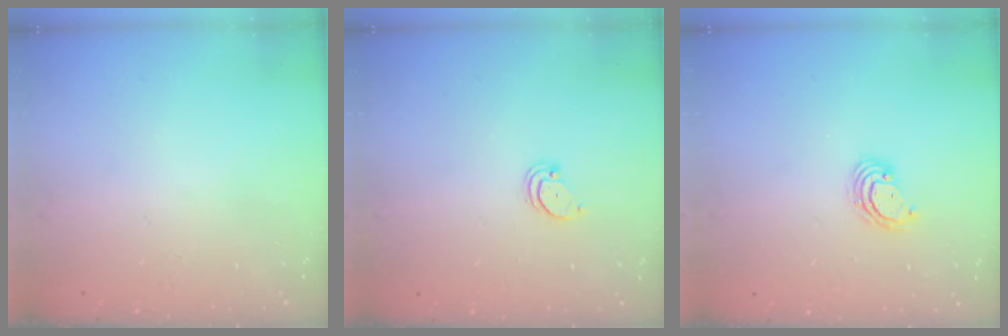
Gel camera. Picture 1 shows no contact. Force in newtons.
{"total": 1.4, "press": 1.3, "slide": 0.1}
{"total": 3.8, "press": 3.8, "slide": 0.1}